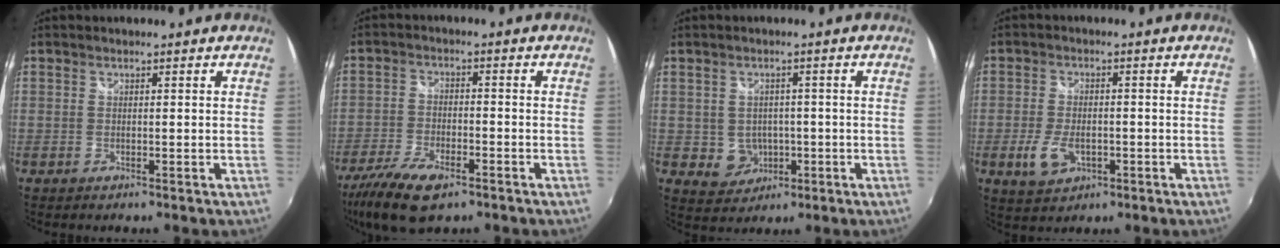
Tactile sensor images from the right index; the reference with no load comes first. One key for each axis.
{"total": 12.2, "fx": -8.0, "fy": 4.6, "fz": 7.9, "tx": -0.185, "ty": -0.032, "tz": -0.153}
{"total": 5.0, "fx": -0.9, "fy": 4.7, "fz": 1.4, "tx": -0.035, "ty": 0.008, "tz": 0.001}
{"total": 6.7, "fx": -2.3, "fy": 4.0, "fz": 4.8, "tx": -0.113, "ty": -0.008, "tz": -0.039}